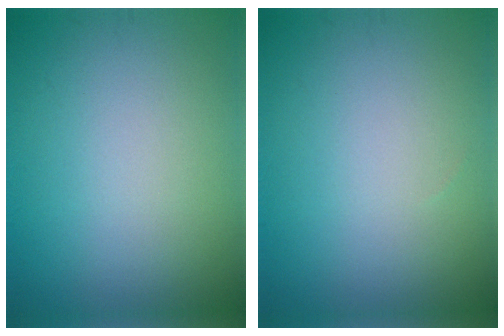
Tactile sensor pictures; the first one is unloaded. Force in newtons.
{"total": 0.0}